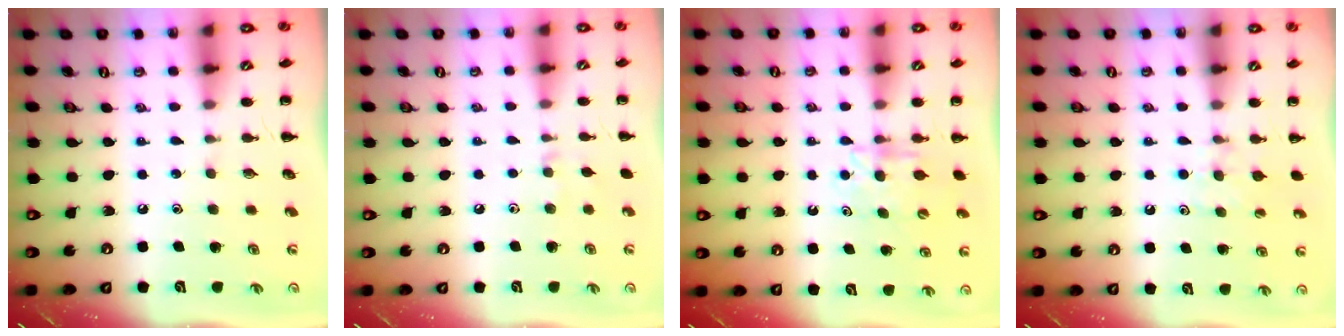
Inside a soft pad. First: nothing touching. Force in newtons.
{"total": 2.9, "press": 2.7, "slide": 1.0}
{"total": 6.1, "press": 6.1, "slide": 0.7}
{"total": 6.9, "press": 6.6, "slide": 2.0}